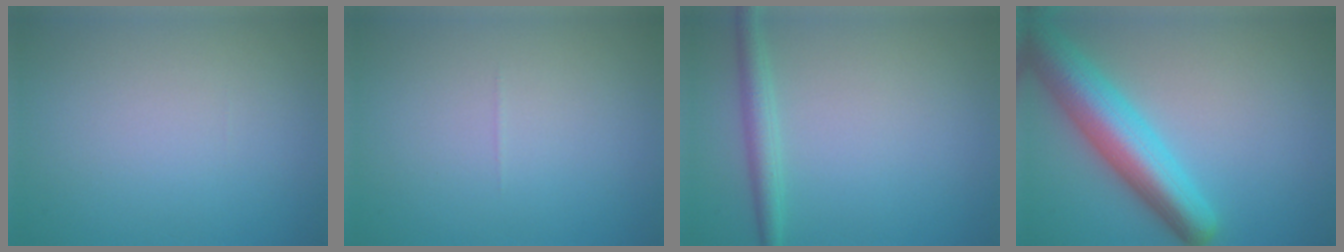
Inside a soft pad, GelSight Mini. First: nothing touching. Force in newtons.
{"total": 0.0}
{"total": 2.2, "press": 2.2, "slide": 0.1}
{"total": 8.1, "press": 8.1, "slide": 0.4}